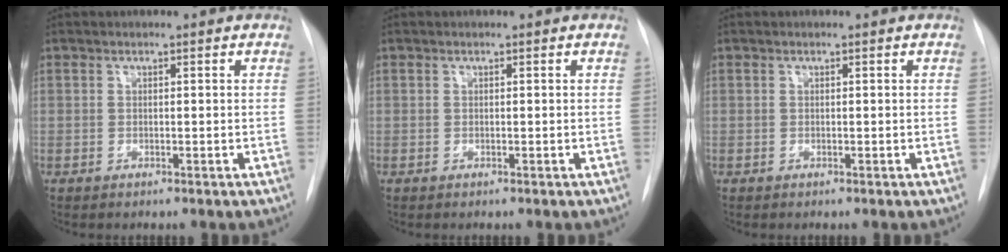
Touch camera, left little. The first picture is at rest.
{"total": 0.0}
{"total": 0.0}